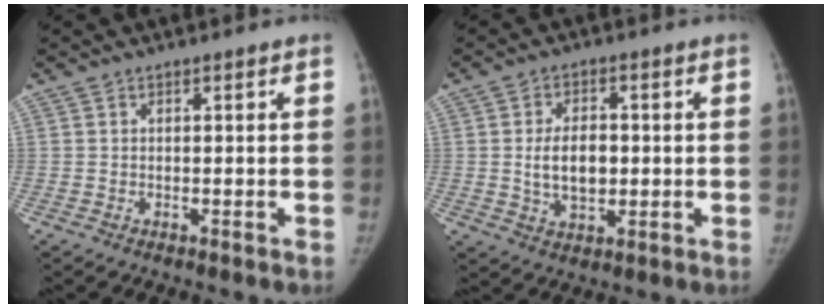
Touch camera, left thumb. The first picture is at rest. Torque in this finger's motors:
{"motor_torque": [1.00, 0.86, 0.44, -0.28, 0.15]}